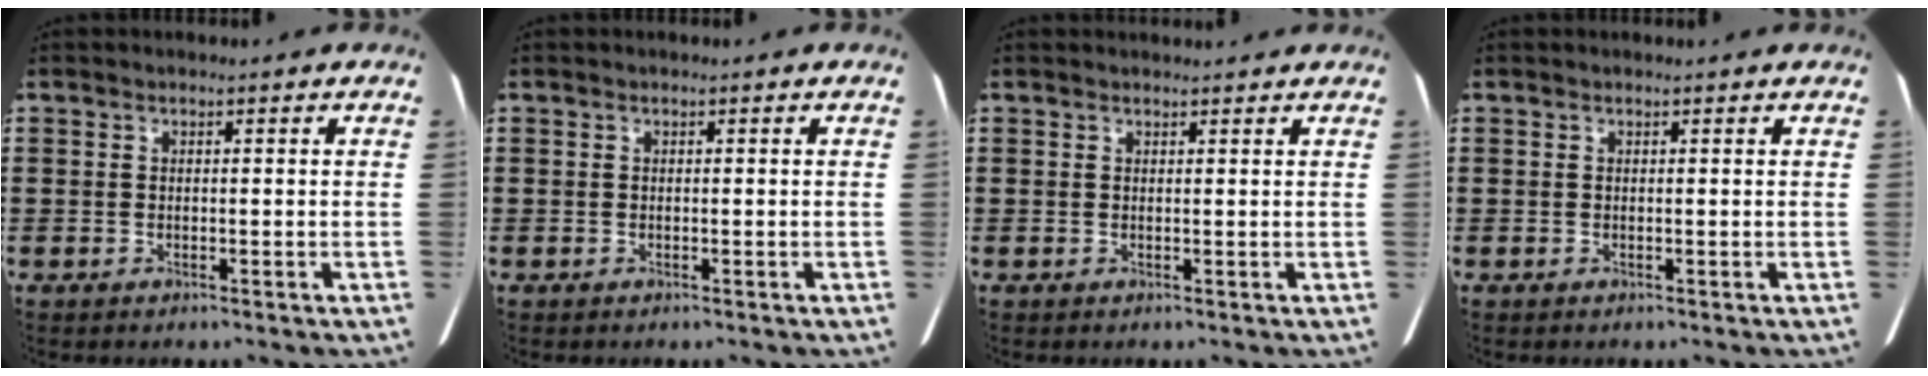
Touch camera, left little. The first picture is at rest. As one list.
[{"total": 0.0}, {"total": 0.8, "force": [0.8, 0.1, 0.1], "torque": [0.004, -0.002, 0.012]}, {"total": 0.0}]